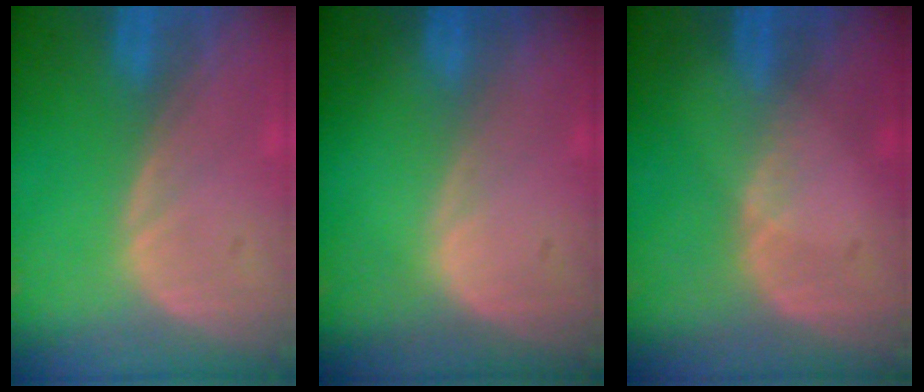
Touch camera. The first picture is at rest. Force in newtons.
{"total": 0.0}
{"total": 1.1, "press": 0.8, "slide": 0.8}